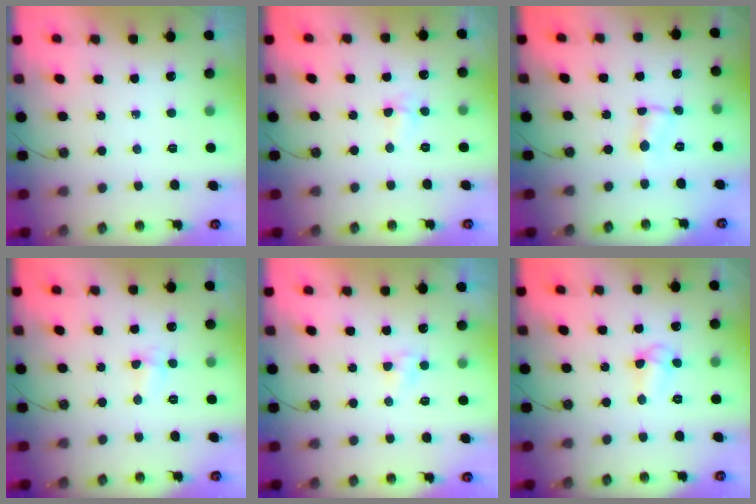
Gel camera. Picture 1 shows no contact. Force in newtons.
{"total": 3.8, "press": 2.2, "slide": 3.1}
{"total": 1.9, "press": 1.9, "slide": 0.2}
{"total": 2.9, "press": 2.7, "slide": 1.0}
{"total": 4.0, "press": 3.9, "slide": 0.4}
{"total": 5.0, "press": 5.0, "slide": 0.5}